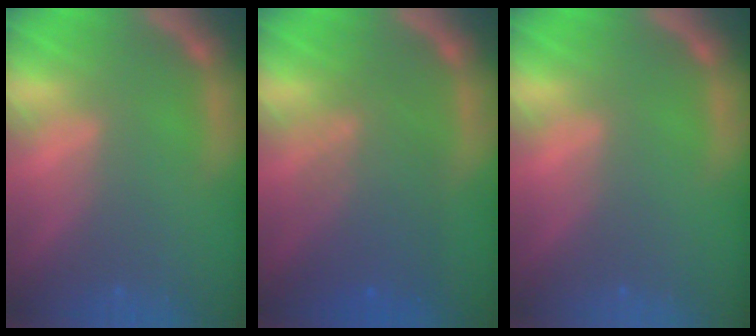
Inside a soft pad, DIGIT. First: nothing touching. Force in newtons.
{"total": 6.1}
{"total": 0.0}